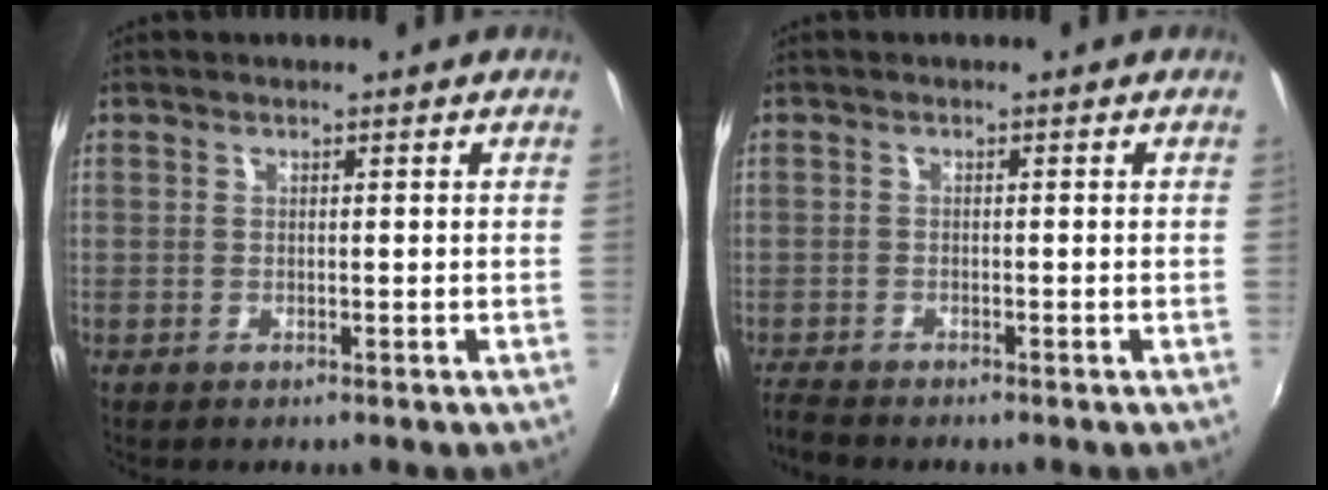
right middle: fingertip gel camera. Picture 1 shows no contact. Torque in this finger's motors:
{"motor_torque": [0.12, -0.15, 0.00, 0.01]}